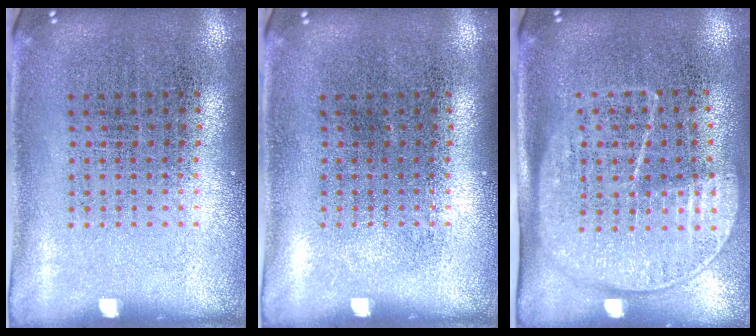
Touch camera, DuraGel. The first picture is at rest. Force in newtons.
{"total": 0.0}
{"total": 1.7, "press": 1.4, "slide": 1.0}